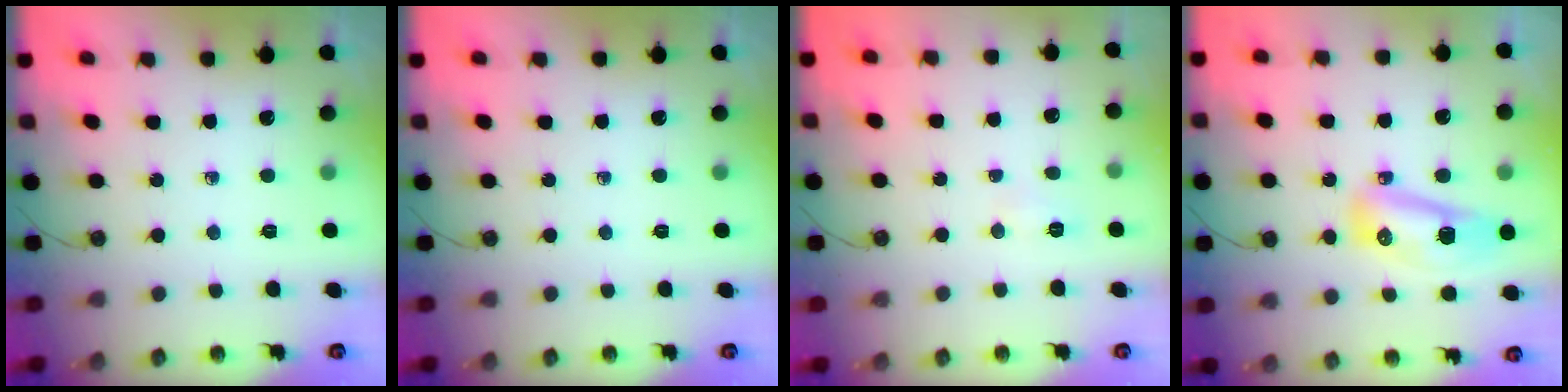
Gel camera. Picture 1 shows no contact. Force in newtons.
{"total": 0.0}
{"total": 3.8, "press": 3.8, "slide": 0.4}
{"total": 14.7, "press": 12.1, "slide": 8.3}